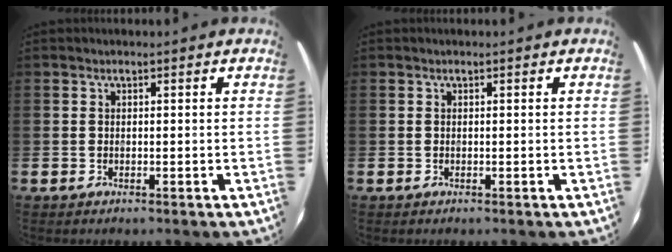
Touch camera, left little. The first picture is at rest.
{"total": 0.0}